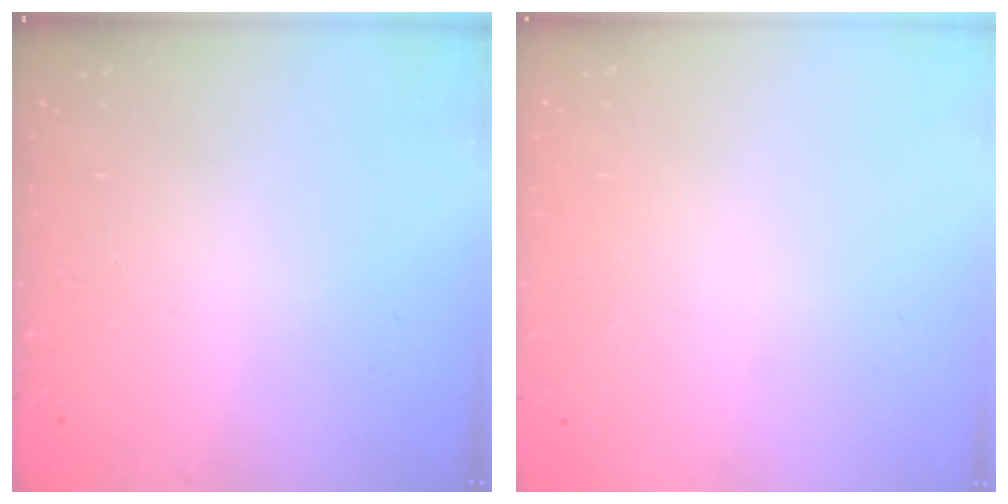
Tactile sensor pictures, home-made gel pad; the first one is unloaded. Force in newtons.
{"total": 0.0}